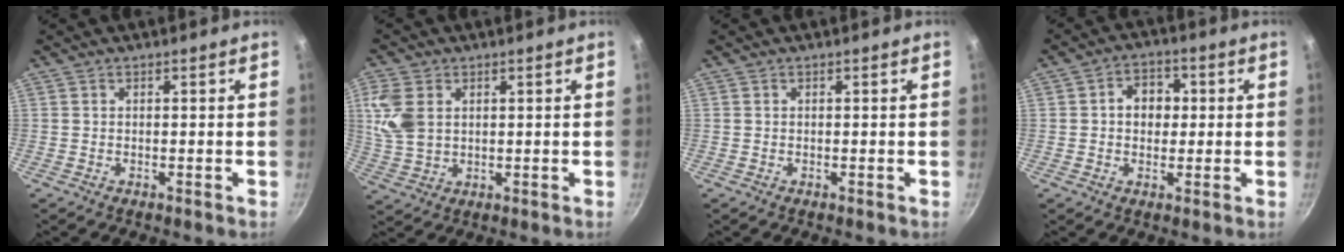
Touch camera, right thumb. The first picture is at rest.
{"total": 8.3, "force": [2.2, 5.8, 5.5], "torque": [-0.111, -0.004, 0.049]}
{"total": 0.0}
{"total": 6.5, "force": [0.9, 4.9, 4.1], "torque": [-0.032, 0.009, 0.007]}